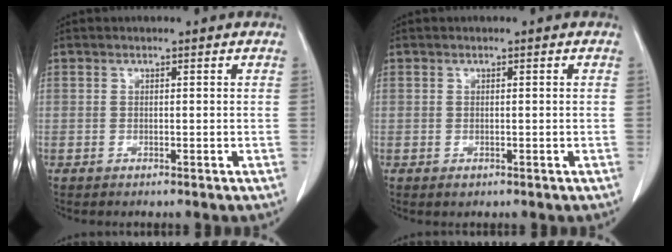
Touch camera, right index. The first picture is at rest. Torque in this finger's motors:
{"motor_torque": [-0.04, 0.00, 0.00, -0.01]}